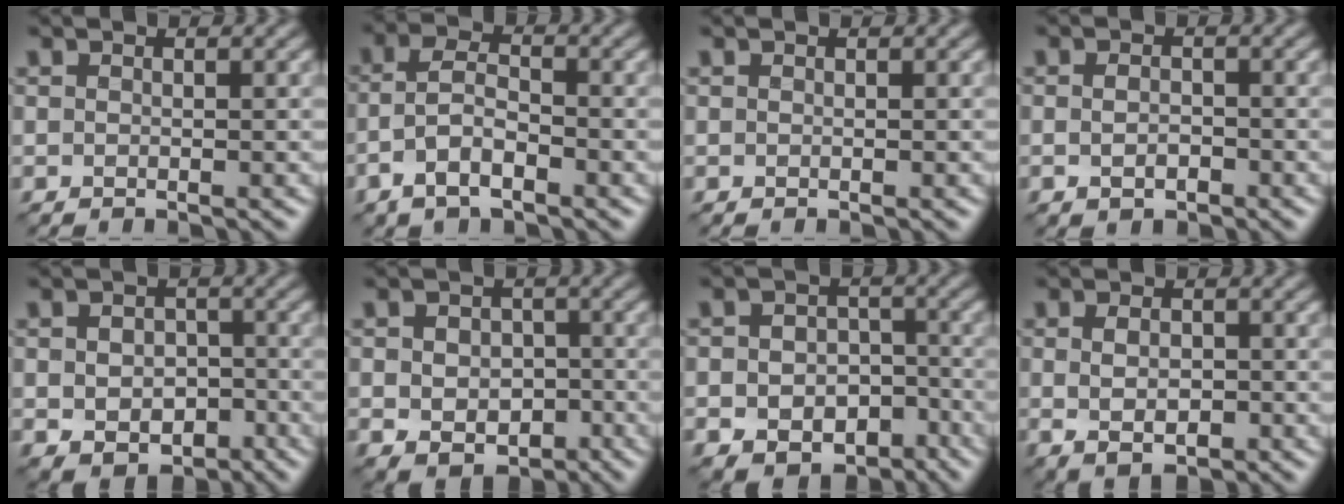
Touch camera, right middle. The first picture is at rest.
{"total": 3.8, "force": [-2.1, 1.5, 2.8], "torque": [-0.056, 0.009, -0.046]}
{"total": 0.0}
{"total": 1.4, "force": [-0.7, 0.8, 1.0], "torque": [-0.018, 0.002, -0.014]}
{"total": 5.2, "force": [-1.7, 3.9, 3.0], "torque": [-0.034, -0.012, -0.024]}
{"total": 5.8, "force": [-1.6, 4.5, 3.2], "torque": [-0.026, -0.016, -0.025]}
{"total": 7.9, "force": [-4.1, 5.7, 3.6], "torque": [-0.041, -0.029, -0.056]}
{"total": 2.7, "force": [-0.4, 1.6, 2.1], "torque": [-0.035, -0.003, -0.001]}